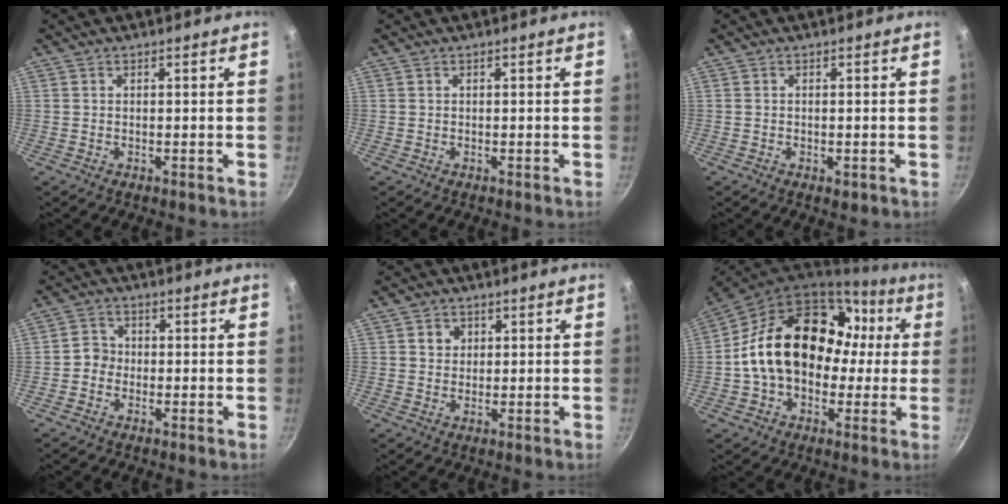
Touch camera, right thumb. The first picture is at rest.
{"total": 0.0}
{"total": 2.0, "force": [-0.2, 1.1, 1.7], "torque": [-0.023, -0.008, -0.003]}
{"total": 3.2, "force": [-0.9, 2.9, 1.0], "torque": [0.003, 0.015, -0.027]}
{"total": 3.1, "force": [0.9, 2.8, 1.0], "torque": [0.002, 0.001, 0.011]}
{"total": 23.0, "force": [1.5, 16.7, 15.8], "torque": [-0.242, 0.057, 0.029]}